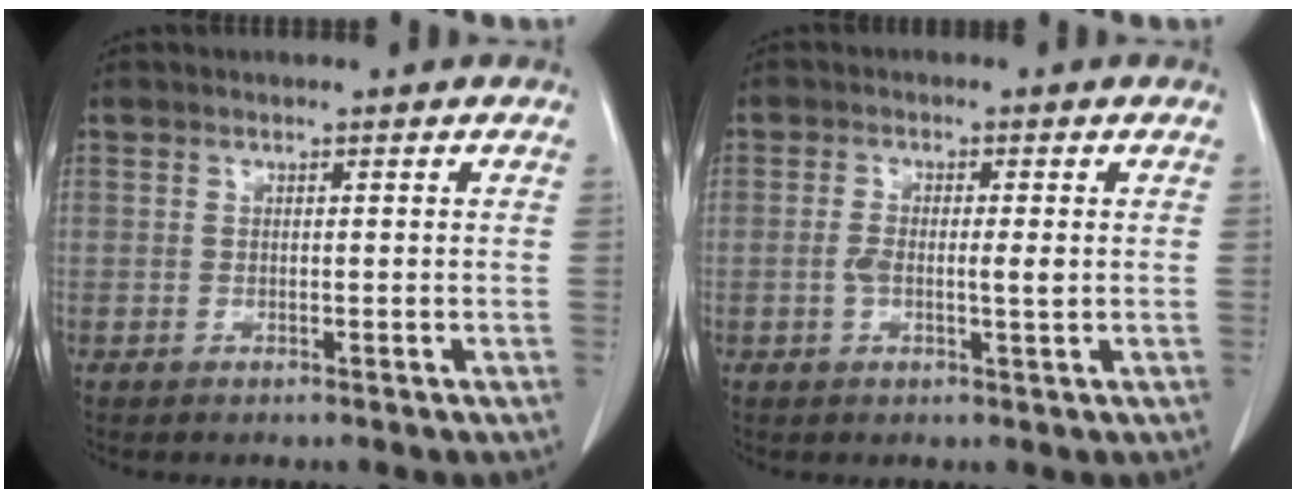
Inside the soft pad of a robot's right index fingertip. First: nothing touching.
{"total": 3.6, "force": [-0.2, 0.9, 3.5], "torque": [-0.070, 0.004, -0.004]}